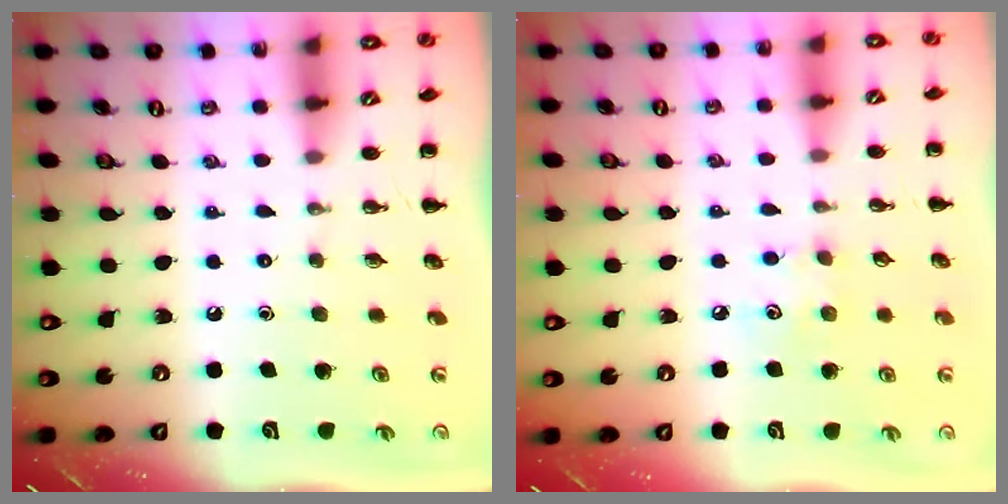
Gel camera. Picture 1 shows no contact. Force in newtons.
{"total": 4.6, "press": 4.5, "slide": 1.1}